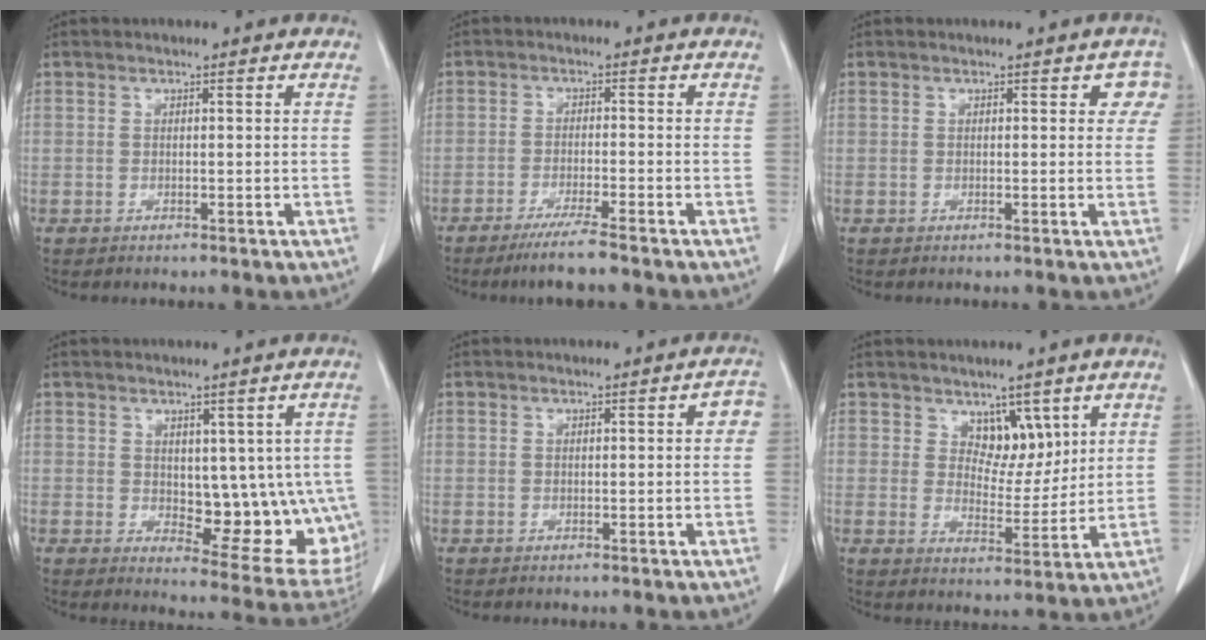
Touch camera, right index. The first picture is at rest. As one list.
[{"total": 5.4, "force": [-4.3, -0.6, 3.2], "torque": [-0.056, -0.014, -0.076]}, {"total": 2.8, "force": [1.2, 1.8, 1.8], "torque": [0.001, 0.009, 0.006]}, {"total": 13.0, "force": [-0.3, 6.3, 11.3], "torque": [-0.117, -0.006, 0.013]}, {"total": 2.0, "force": [0.3, 0.7, 1.8], "torque": [-0.011, 0.006, 0.000]}, {"total": 5.4, "force": [3.2, 3.1, 2.9], "torque": [-0.034, -0.005, 0.058]}]